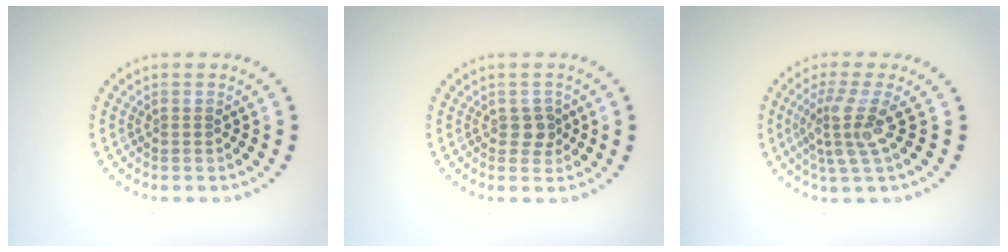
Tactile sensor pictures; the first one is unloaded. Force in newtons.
{"total": 1.3, "press": 1.2, "slide": 0.5}
{"total": 3.6, "press": 2.6, "slide": 2.6}